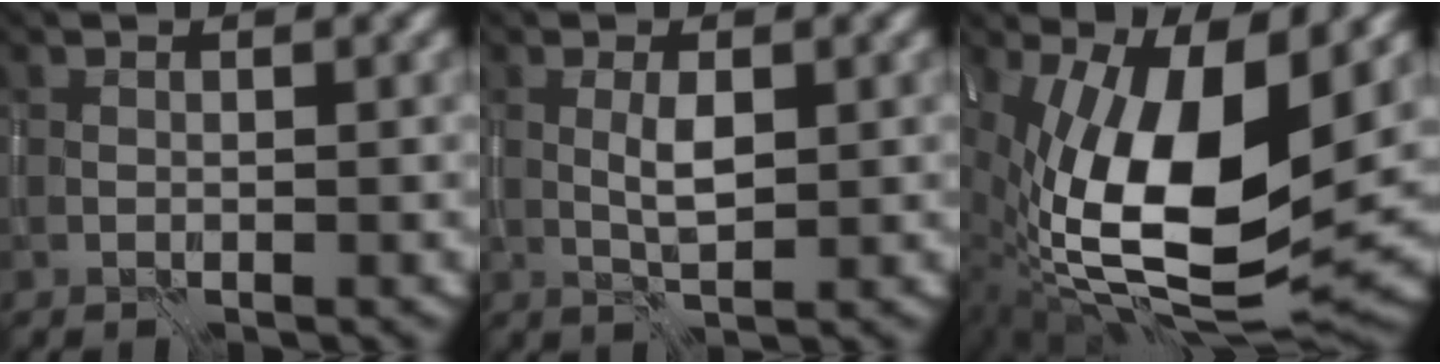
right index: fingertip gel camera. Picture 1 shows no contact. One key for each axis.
{"total": 2.0, "fx": 0.2, "fy": 0.6, "fz": 1.9, "tx": -0.042, "ty": 0.000, "tz": 0.005}
{"total": 15.8, "fx": 0.5, "fy": 6.5, "fz": 14.4, "tx": -0.263, "ty": -0.016, "tz": 0.019}